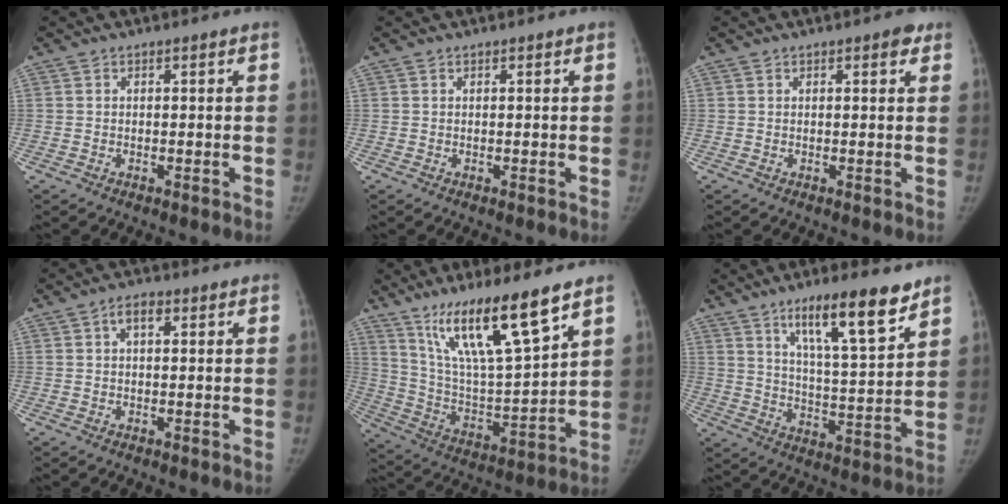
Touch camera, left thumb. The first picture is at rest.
{"total": 0.0}
{"total": 1.7, "force": [1.0, 0.7, 1.2], "torque": [-0.009, -0.002, 0.009]}
{"total": 2.6, "force": [0.8, 1.4, 2.0], "torque": [-0.033, 0.012, 0.010]}
{"total": 19.0, "force": [12.5, 3.0, 14.0], "torque": [-0.232, -0.061, 0.236]}
{"total": 14.9, "force": [9.7, 2.8, 11.0], "torque": [-0.161, -0.056, 0.164]}